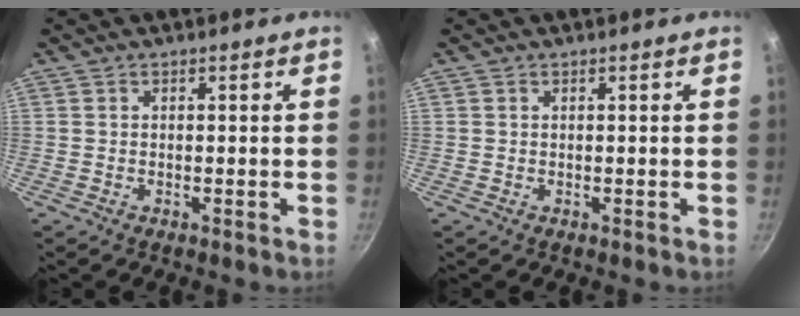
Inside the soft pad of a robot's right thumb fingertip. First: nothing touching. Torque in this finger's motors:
{"motor_torque": [0.21, -0.16, -0.26, 0.13, -0.03]}